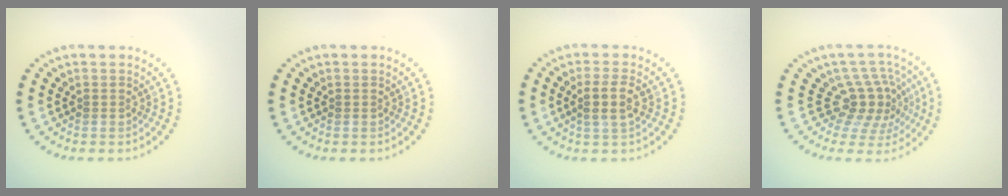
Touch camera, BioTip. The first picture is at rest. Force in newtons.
{"total": 0.0}
{"total": 2.3, "press": 2.1, "slide": 1.0}
{"total": 3.9, "press": 2.8, "slide": 2.7}